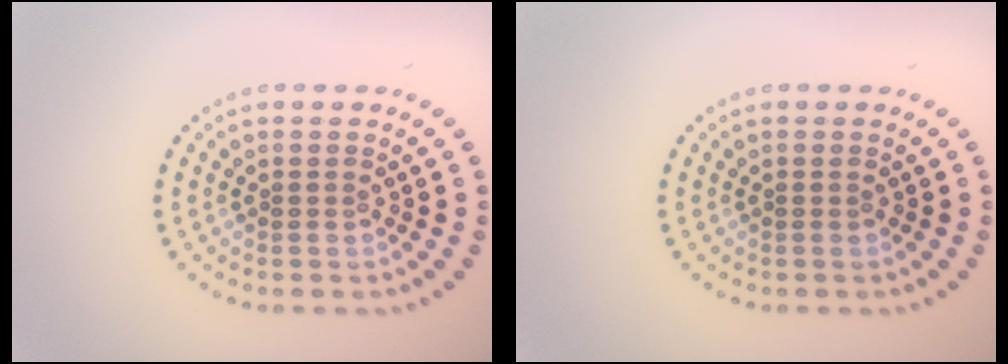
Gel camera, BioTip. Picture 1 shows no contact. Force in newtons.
{"total": 0.0}